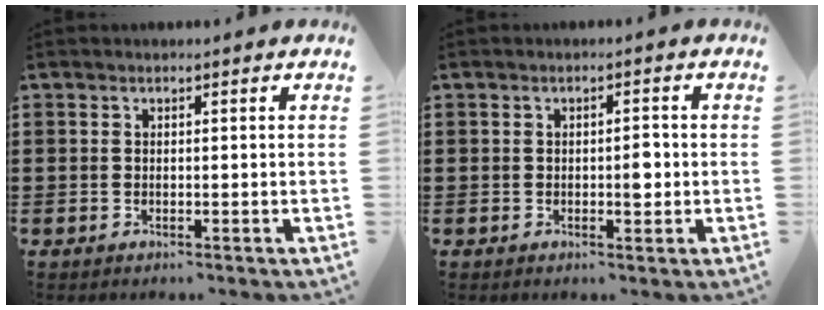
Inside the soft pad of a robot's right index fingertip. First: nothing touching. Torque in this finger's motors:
{"motor_torque": [0.04, 0.05, 0.07, 0.02]}